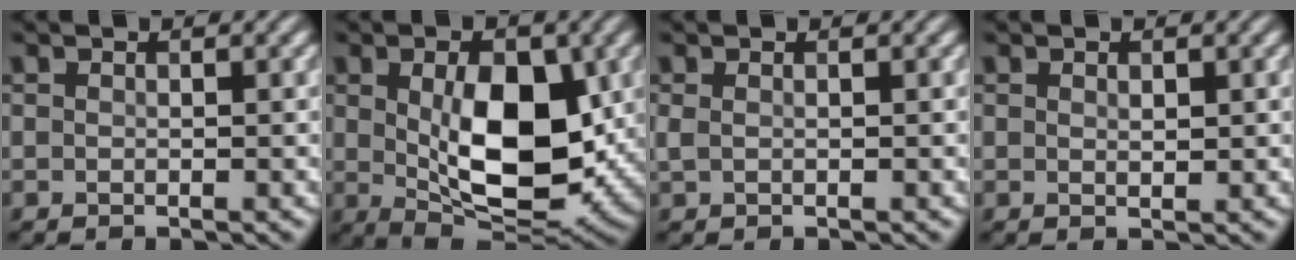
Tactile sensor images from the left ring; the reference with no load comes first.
{"total": 10.0, "force": [0.7, 5.1, 8.6], "torque": [-0.137, -0.009, 0.021]}
{"total": 0.6, "force": [0.2, 0.2, 0.5], "torque": [-0.015, 0.003, 0.004]}
{"total": 0.8, "force": [0.4, 0.4, 0.6], "torque": [-0.012, -0.001, 0.008]}